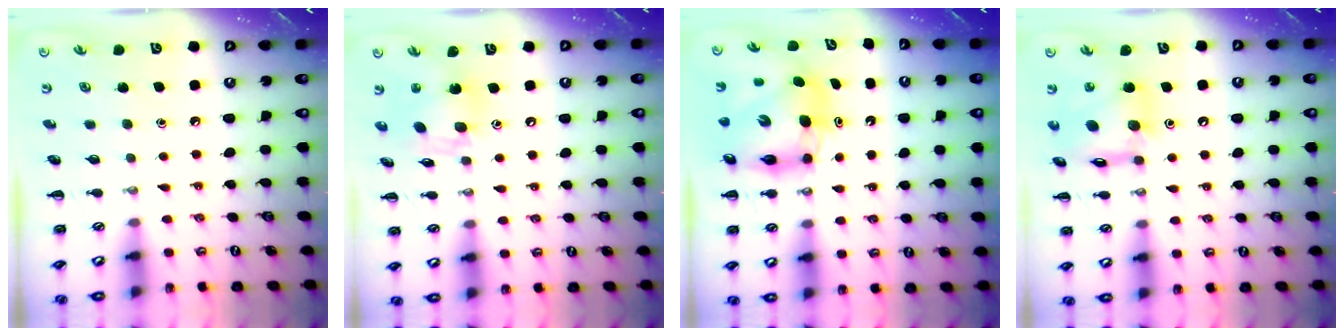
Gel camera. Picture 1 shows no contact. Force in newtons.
{"total": 11.9, "press": 11.8, "slide": 1.5}
{"total": 8.4, "press": 8.1, "slide": 2.5}
{"total": 14.0, "press": 13.8, "slide": 2.5}